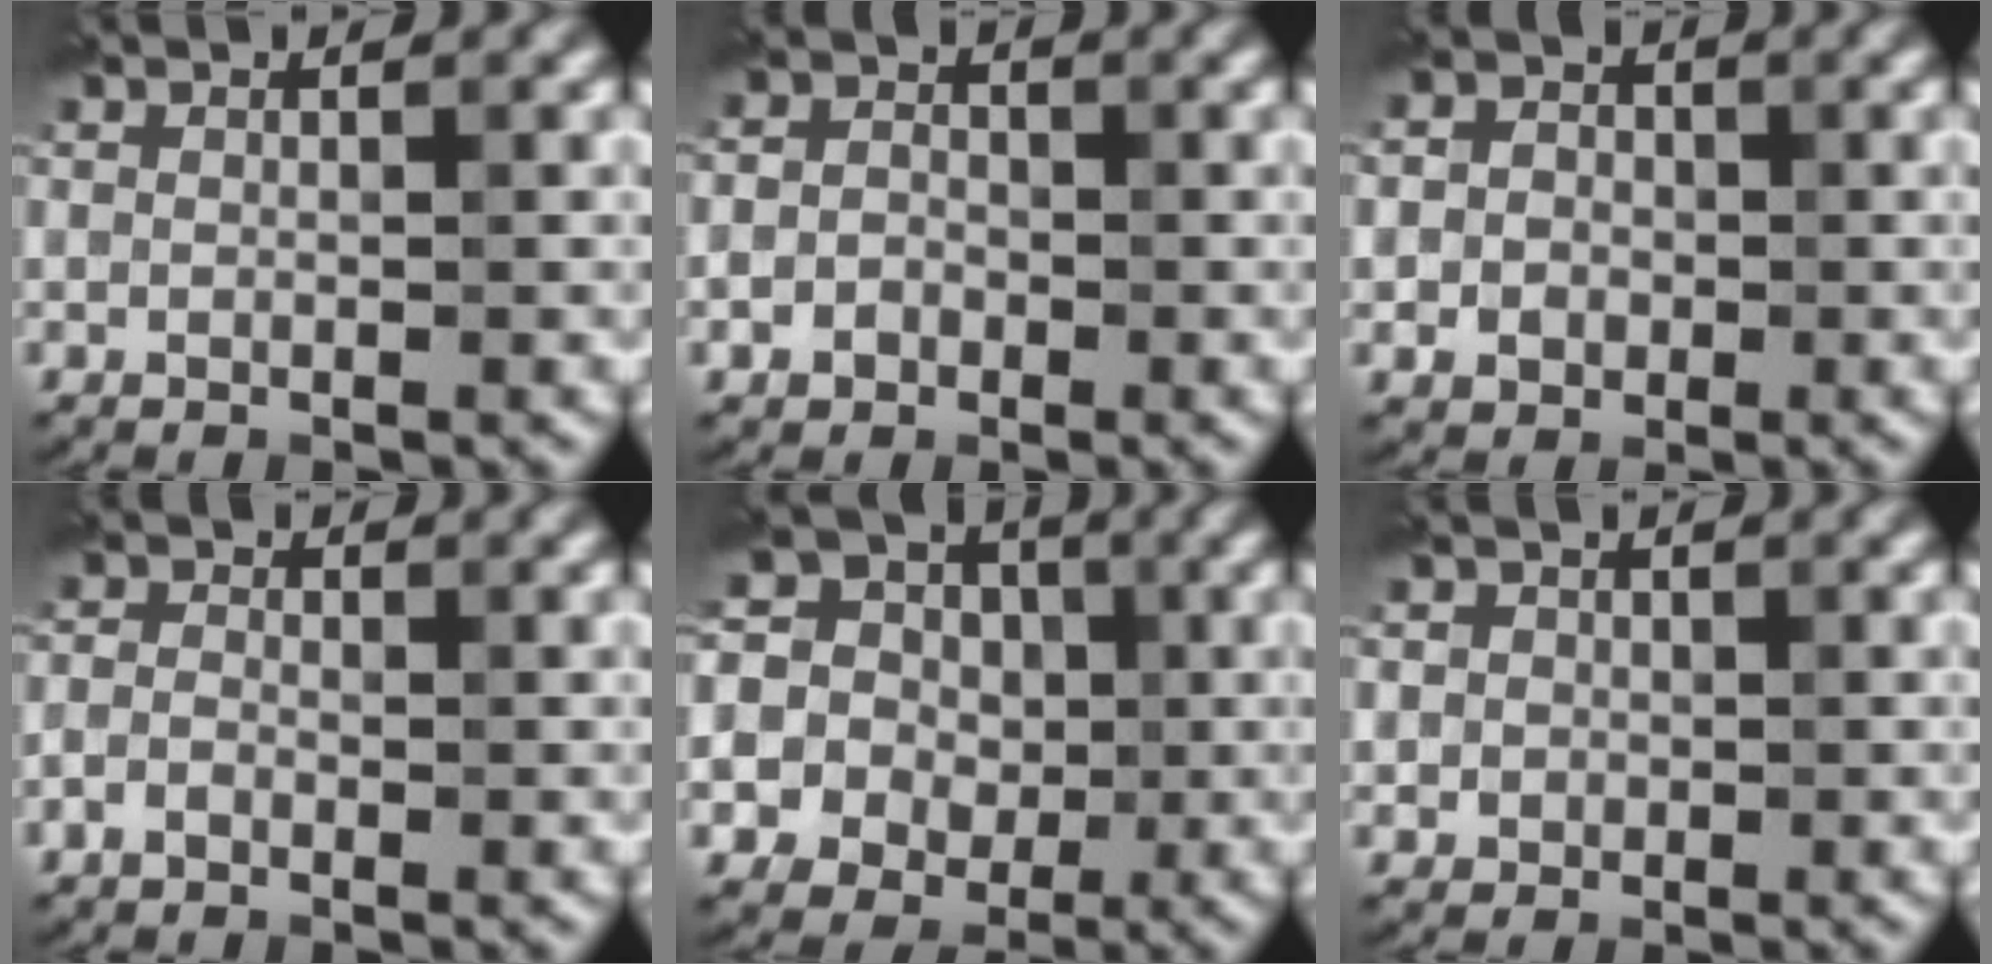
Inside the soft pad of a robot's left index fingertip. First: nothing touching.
{"total": 2.5, "force": [-0.7, 2.1, 1.1], "torque": [0.000, 0.001, -0.024]}
{"total": 4.0, "force": [0.2, 3.6, 1.8], "torque": [-0.007, 0.008, -0.023]}
{"total": 1.6, "force": [-0.9, 1.0, 0.9], "torque": [-0.017, 0.003, -0.024]}
{"total": 12.1, "force": [-1.0, 11.4, 4.0], "torque": [-0.123, 0.008, -0.038]}
{"total": 2.1, "force": [0.3, 2.0, 0.6], "torque": [0.011, 0.006, -0.005]}